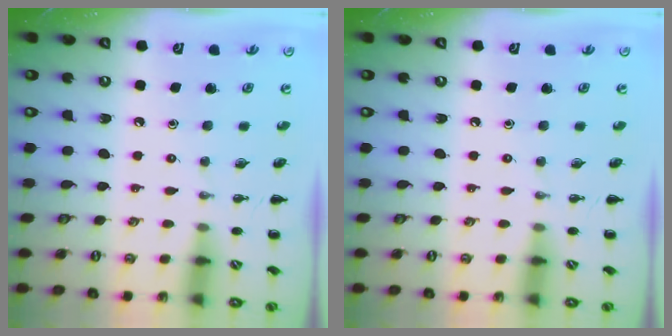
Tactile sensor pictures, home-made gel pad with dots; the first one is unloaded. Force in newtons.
{"total": 0.0}